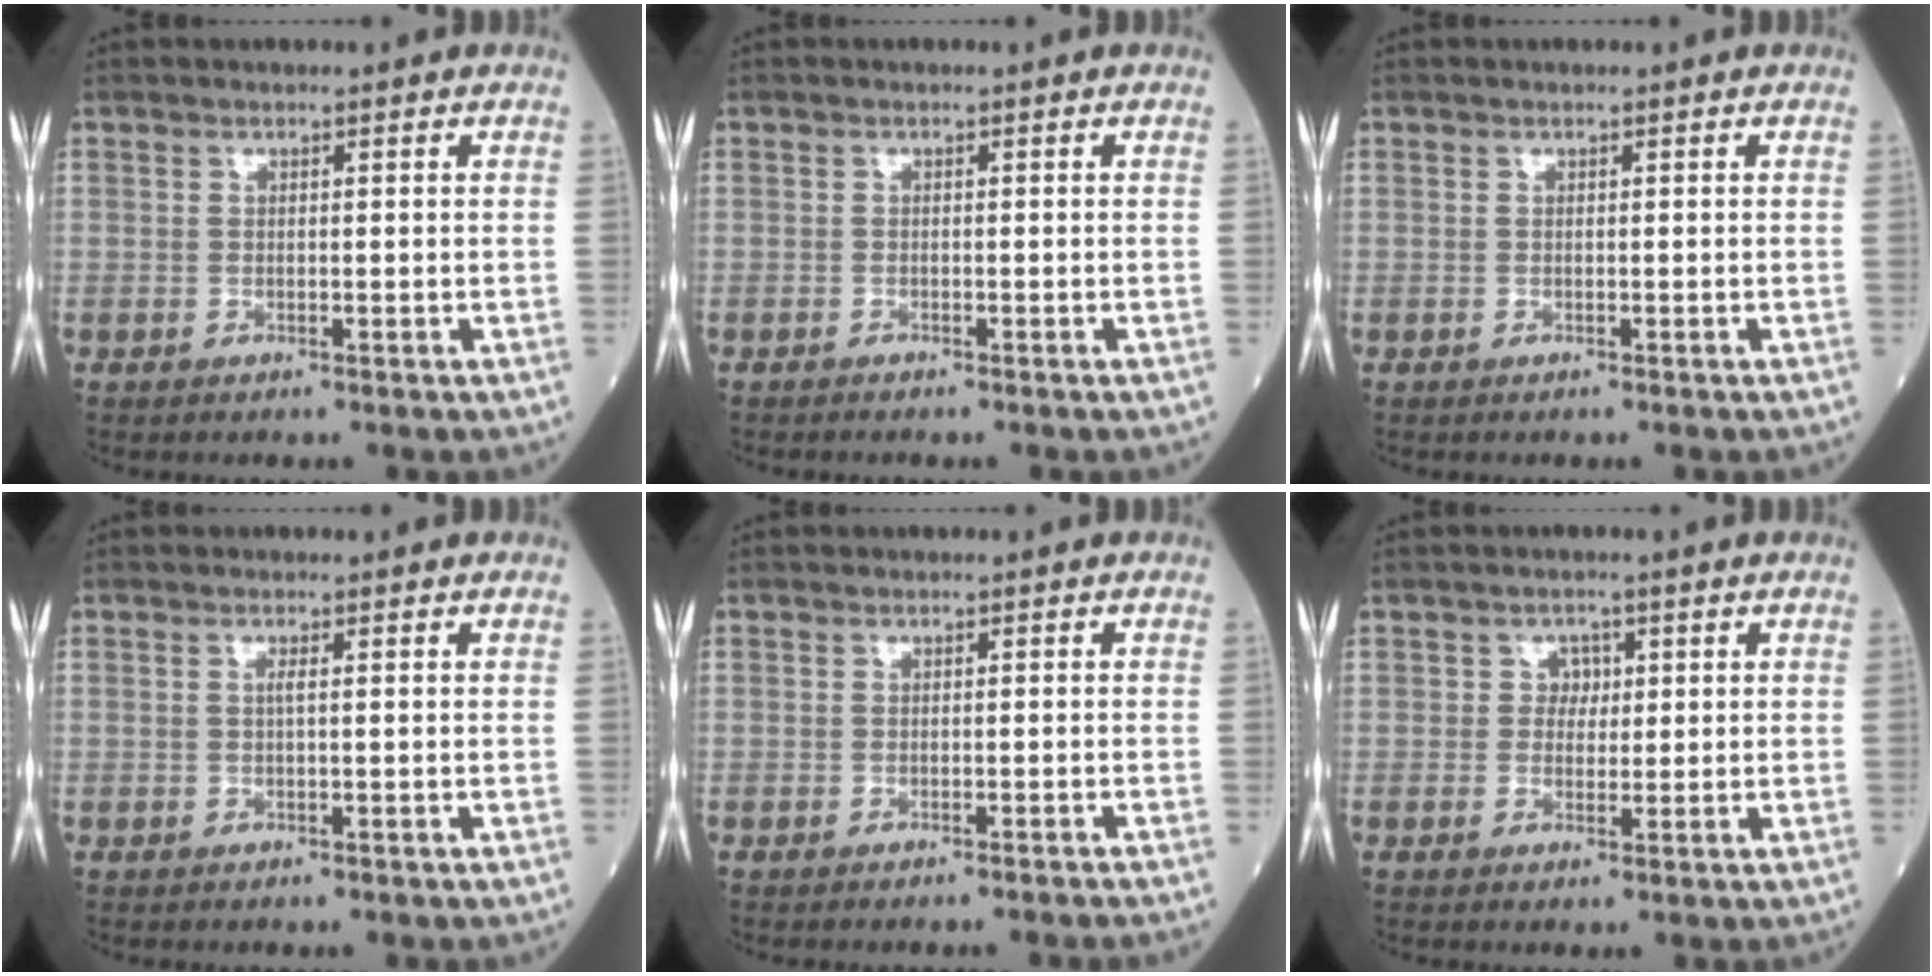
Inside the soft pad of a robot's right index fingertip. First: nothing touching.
{"total": 0.7, "force": [-0.6, 0.0, 0.3], "torque": [-0.006, -0.001, -0.009]}
{"total": 0.0}
{"total": 0.7, "force": [0.0, -0.1, 0.7], "torque": [-0.015, -0.001, 0.000]}
{"total": 2.2, "force": [-2.0, -0.6, 0.9], "torque": [-0.013, 0.004, -0.024]}
{"total": 2.1, "force": [0.5, 1.8, 0.9], "torque": [-0.005, 0.001, 0.003]}